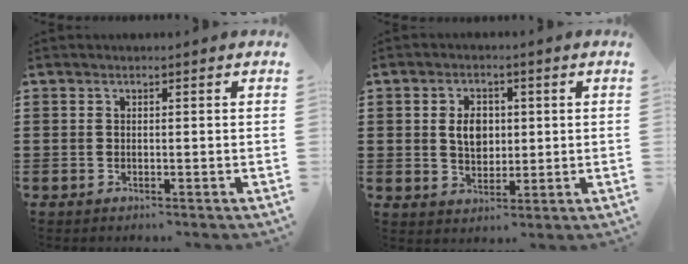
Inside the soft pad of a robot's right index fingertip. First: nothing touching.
{"total": 4.7, "force": [0.6, 3.3, 3.3], "torque": [-0.066, 0.011, 0.006]}